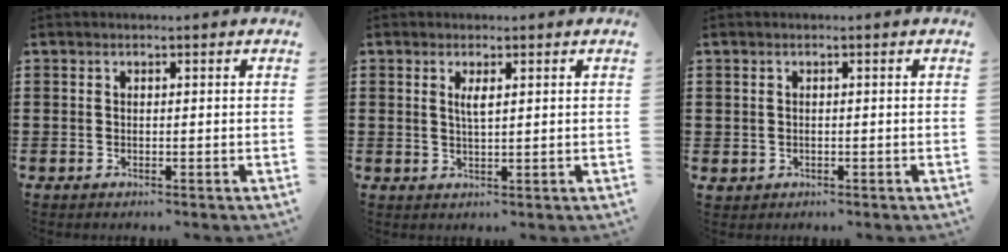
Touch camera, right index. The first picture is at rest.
{"total": 2.0, "force": [0.7, 0.4, 1.8], "torque": [-0.037, 0.002, 0.010]}
{"total": 0.8, "force": [0.0, 0.7, 0.2], "torque": [-0.007, 0.005, 0.000]}